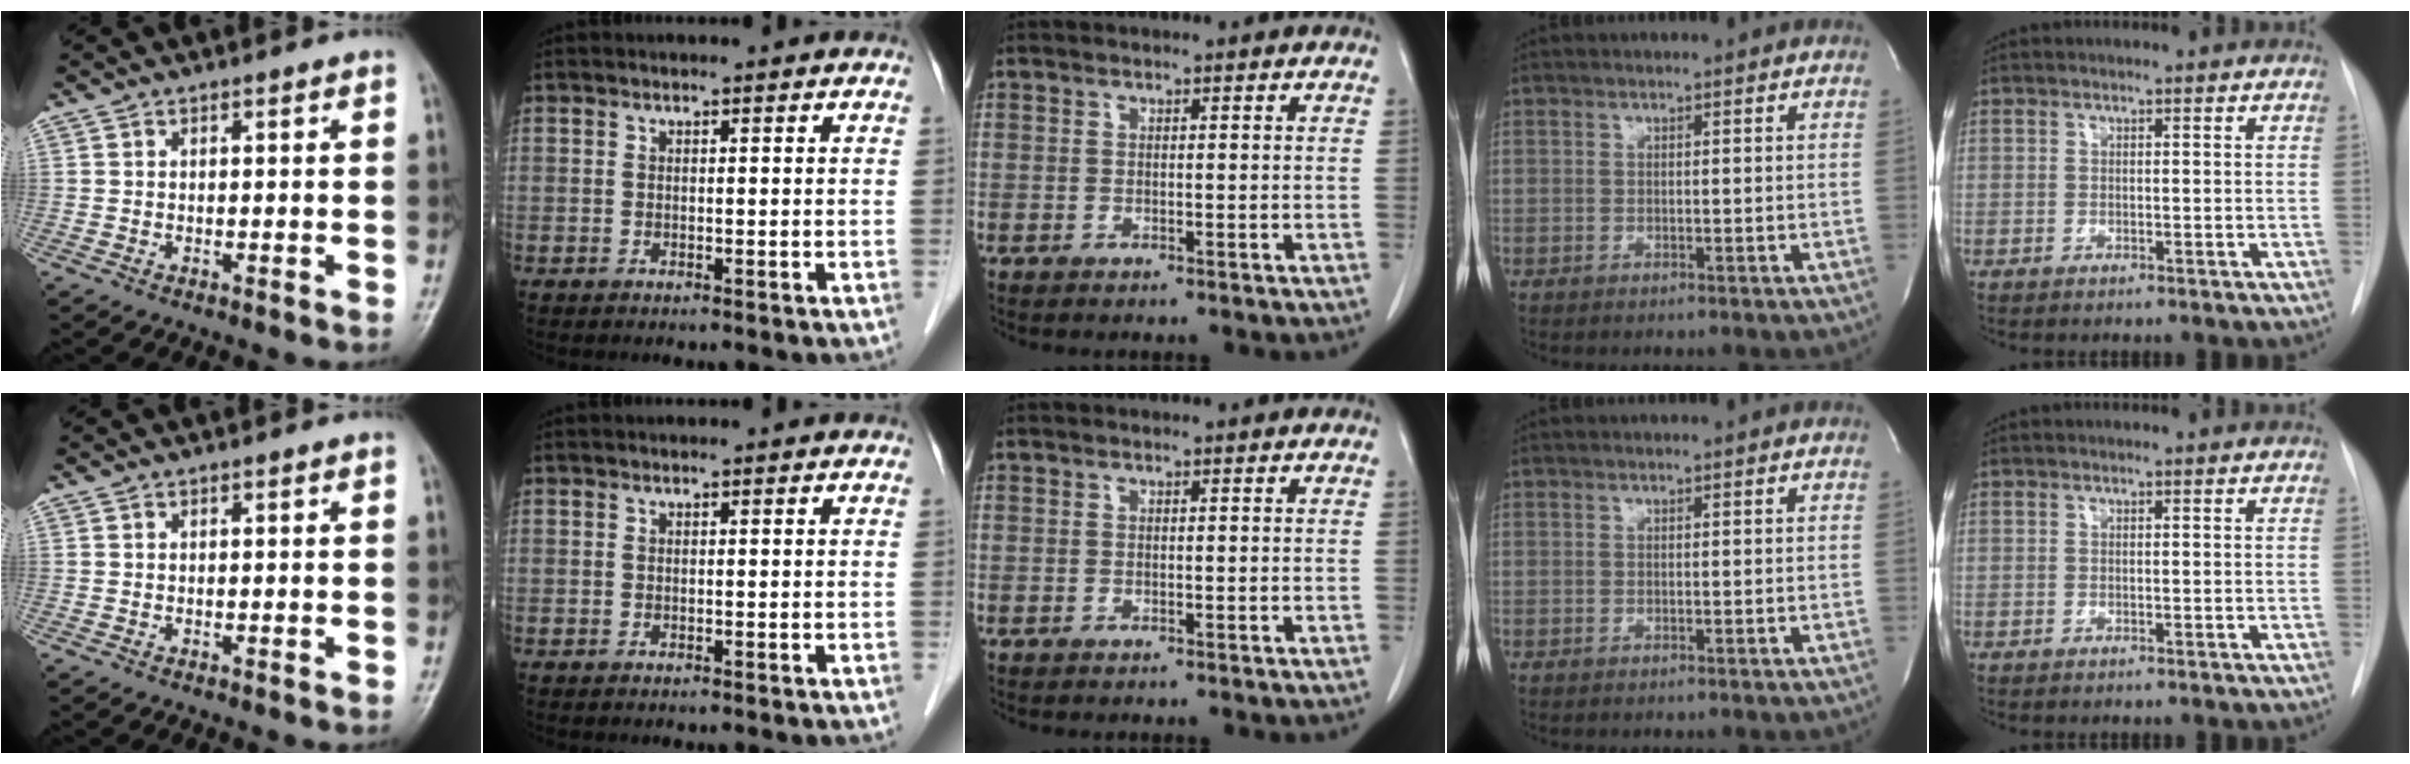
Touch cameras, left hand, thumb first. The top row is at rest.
{}